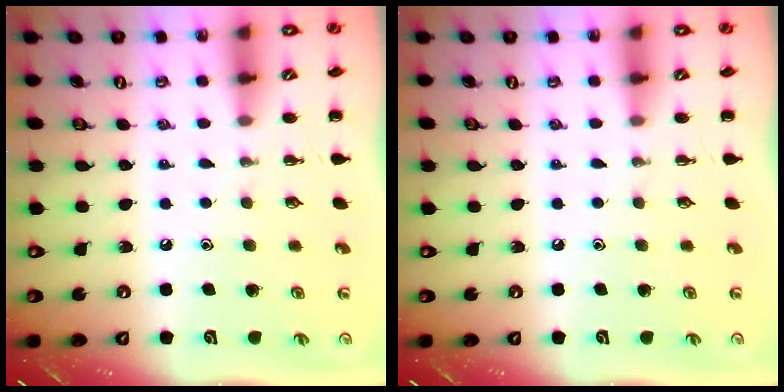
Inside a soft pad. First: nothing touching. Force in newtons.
{"total": 0.0}